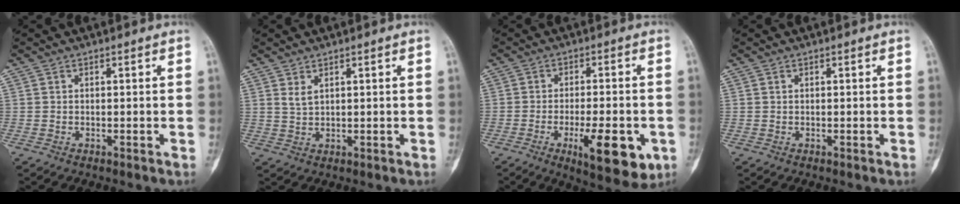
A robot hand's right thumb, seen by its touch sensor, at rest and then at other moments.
{"total": 2.1, "force": [1.3, 0.8, 1.3], "torque": [-0.026, -0.009, 0.034]}
{"total": 12.8, "force": [-4.5, 4.4, 11.2], "torque": [-0.149, -0.003, -0.058]}
{"total": 0.0}